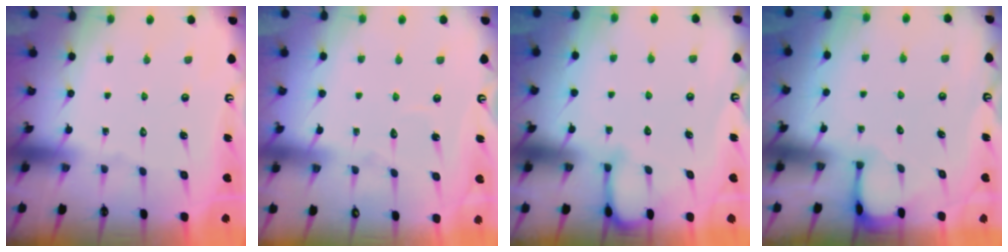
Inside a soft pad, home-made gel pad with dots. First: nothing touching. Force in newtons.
{"total": 2.8, "press": 2.8, "slide": 0.3}
{"total": 4.7, "press": 4.7, "slide": 0.4}
{"total": 1.8, "press": 1.8, "slide": 0.2}